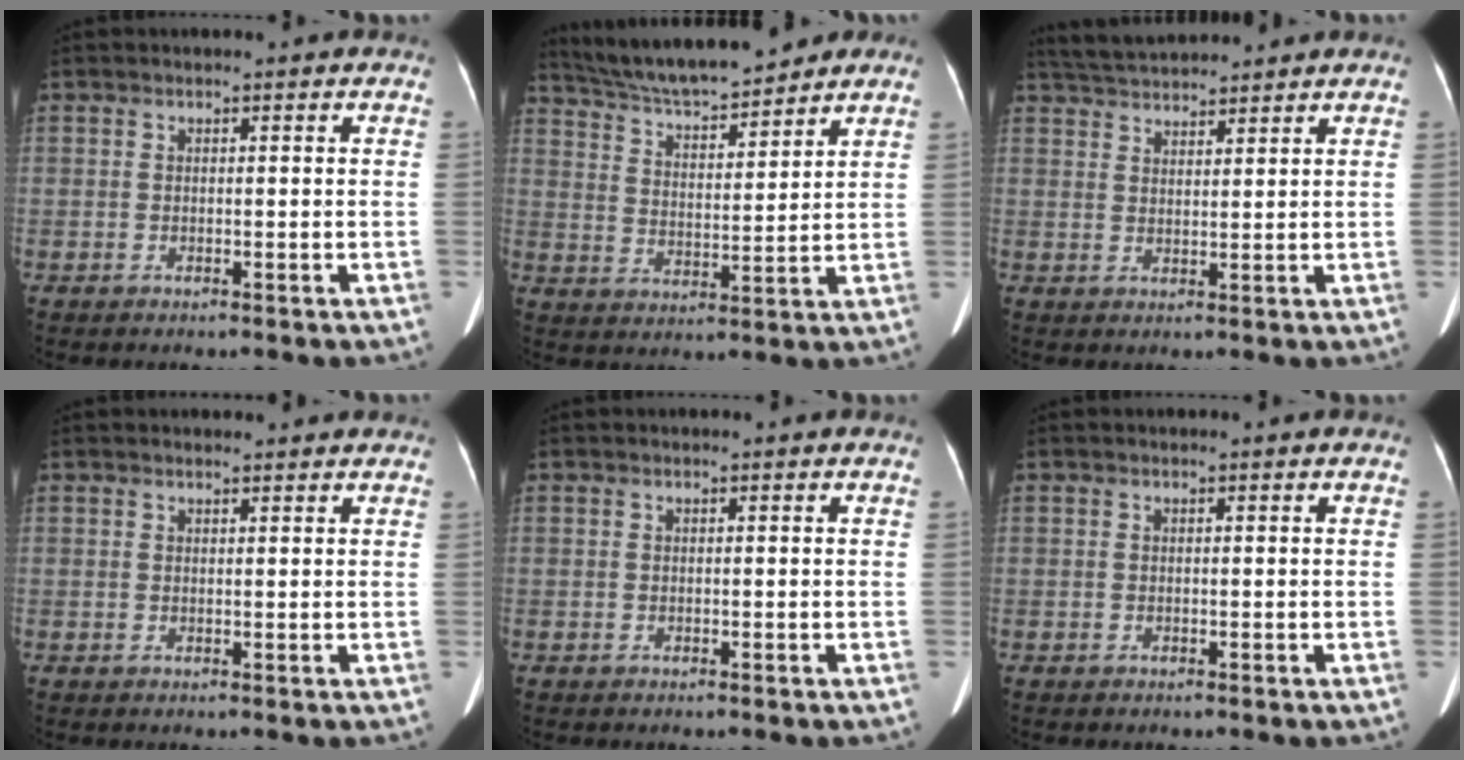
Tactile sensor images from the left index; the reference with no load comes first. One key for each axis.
{"total": 14.4, "fx": 12.9, "fy": 2.2, "fz": 5.9, "tx": -0.104, "ty": 0.015, "tz": 0.219}
{"total": 6.7, "fx": 6.4, "fy": 0.7, "fz": 1.7, "tx": -0.037, "ty": 0.034, "tz": 0.114}
{"total": 2.8, "fx": 2.6, "fy": 0.6, "fz": 0.7, "tx": -0.009, "ty": 0.015, "tz": 0.031}
{"total": 0.0}
{"total": 0.0}